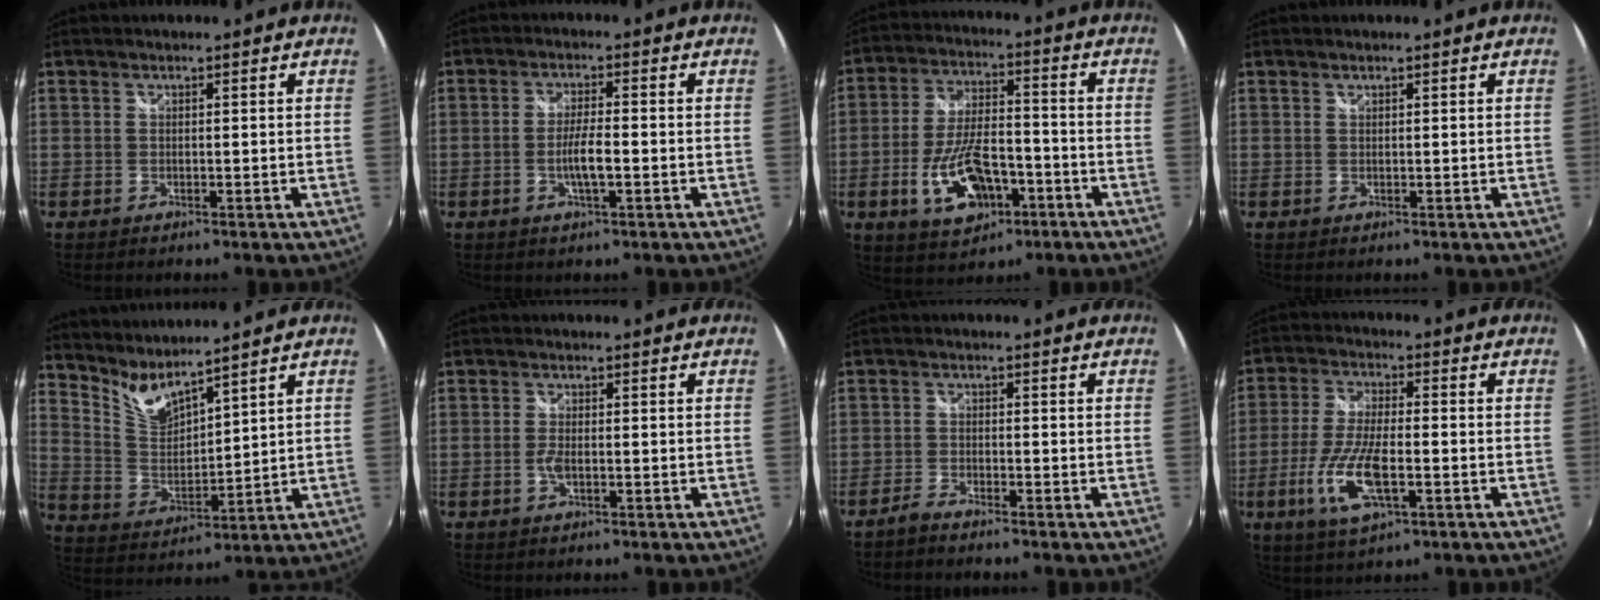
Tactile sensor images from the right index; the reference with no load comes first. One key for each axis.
{"total": 4.4, "fx": -1.2, "fy": 0.7, "fz": 4.2, "tx": -0.083, "ty": 0.001, "tz": -0.020}
{"total": 13.0, "fx": -5.2, "fy": 6.3, "fz": 10.1, "tx": -0.208, "ty": 0.001, "tz": -0.079}
{"total": 0.0}
{"total": 7.4, "fx": 6.7, "fy": 0.7, "fz": 2.9, "tx": -0.063, "ty": -0.019, "tz": 0.141}
{"total": 1.8, "fx": -0.6, "fy": 0.7, "fz": 1.6, "tx": -0.035, "ty": -0.001, "tz": -0.012}
{"total": 2.3, "fx": -2.2, "fy": 0.2, "fz": 0.8, "tx": -0.033, "ty": -0.003, "tz": -0.047}
{"total": 11.2, "fx": -3.6, "fy": 3.6, "fz": 9.9, "tx": -0.212, "ty": -0.009, "tz": -0.069}